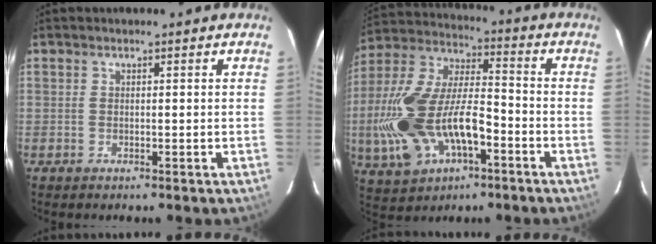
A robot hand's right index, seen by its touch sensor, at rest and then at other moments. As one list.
[{"total": 22.0, "force": [-6.9, 11.0, 17.7], "torque": [-0.403, -0.011, -0.116]}]